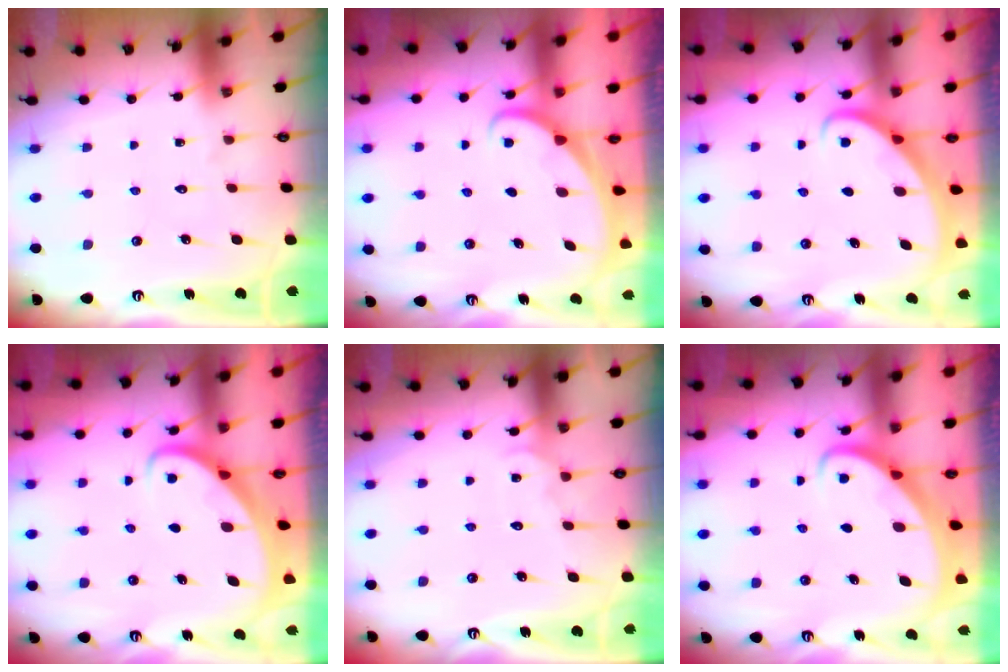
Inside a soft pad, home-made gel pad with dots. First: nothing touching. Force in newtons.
{"total": 1.6, "press": 1.6, "slide": 0.1}
{"total": 2.7, "press": 2.7, "slide": 0.2}
{"total": 2.6, "press": 2.6, "slide": 0.3}
{"total": 5.3, "press": 5.3, "slide": 0.5}
{"total": 2.6, "press": 2.6, "slide": 0.3}